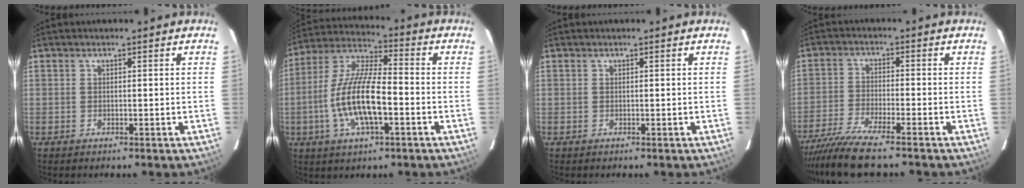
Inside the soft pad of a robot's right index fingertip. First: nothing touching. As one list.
[{"total": 14.6, "force": [-3.9, 4.4, 13.3], "torque": [-0.271, -0.003, -0.076]}, {"total": 0.0}, {"total": 9.0, "force": [-7.7, 0.3, 4.7], "torque": [-0.113, -0.023, -0.142]}]